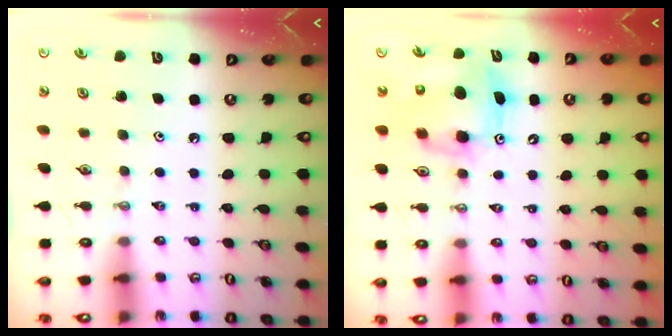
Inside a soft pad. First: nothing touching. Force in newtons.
{"total": 8.2, "press": 8.2, "slide": 0.6}